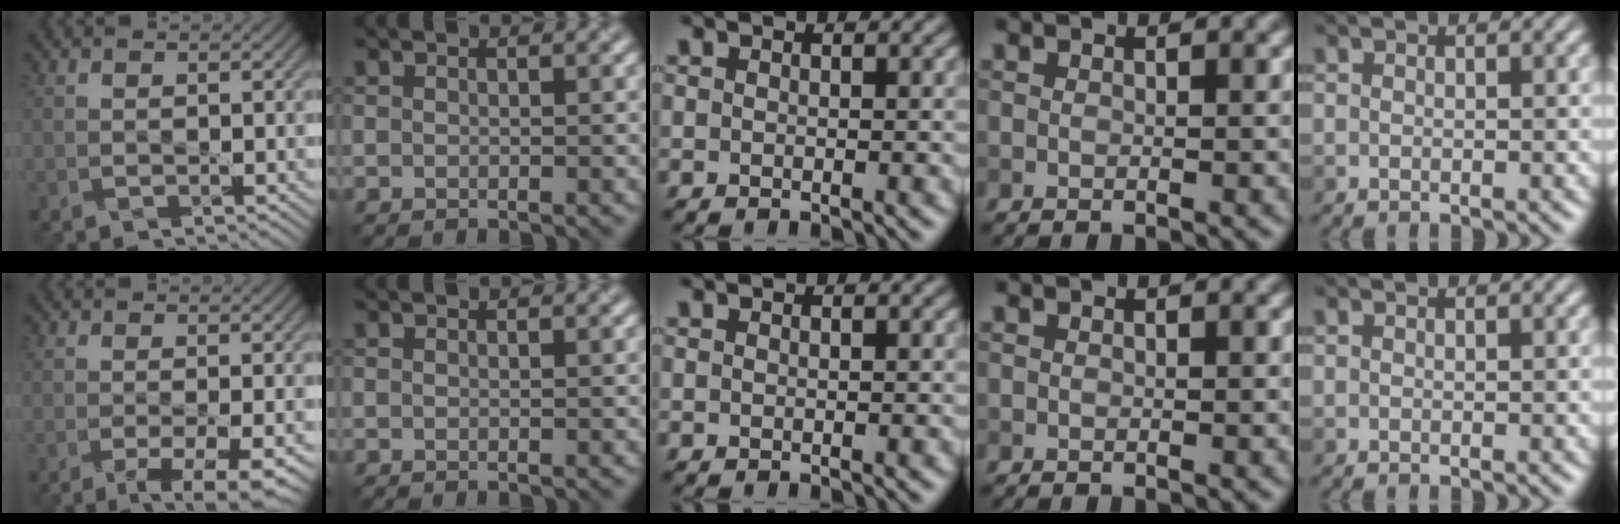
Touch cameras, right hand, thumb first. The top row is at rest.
{"thumb": {"total": 6.0, "force": [-2.8, 2.0, 4.9], "torque": [-0.087, -0.007, -0.037]}}